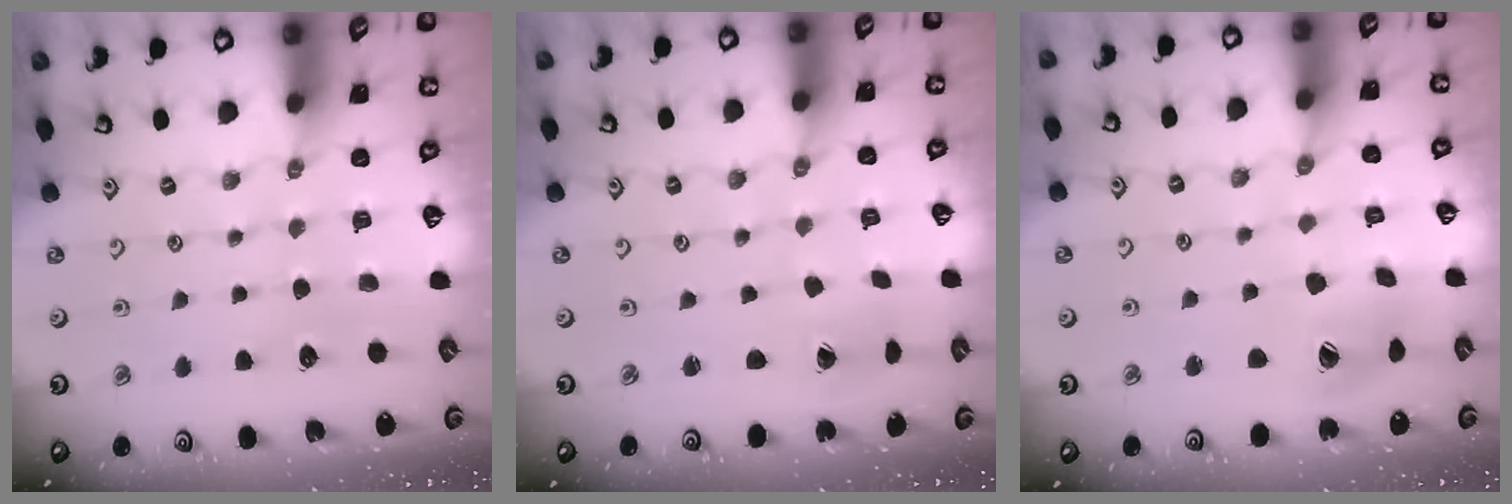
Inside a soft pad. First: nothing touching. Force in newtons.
{"total": 1.7, "press": 1.7, "slide": 0.1}
{"total": 10.3, "press": 10.2, "slide": 1.3}